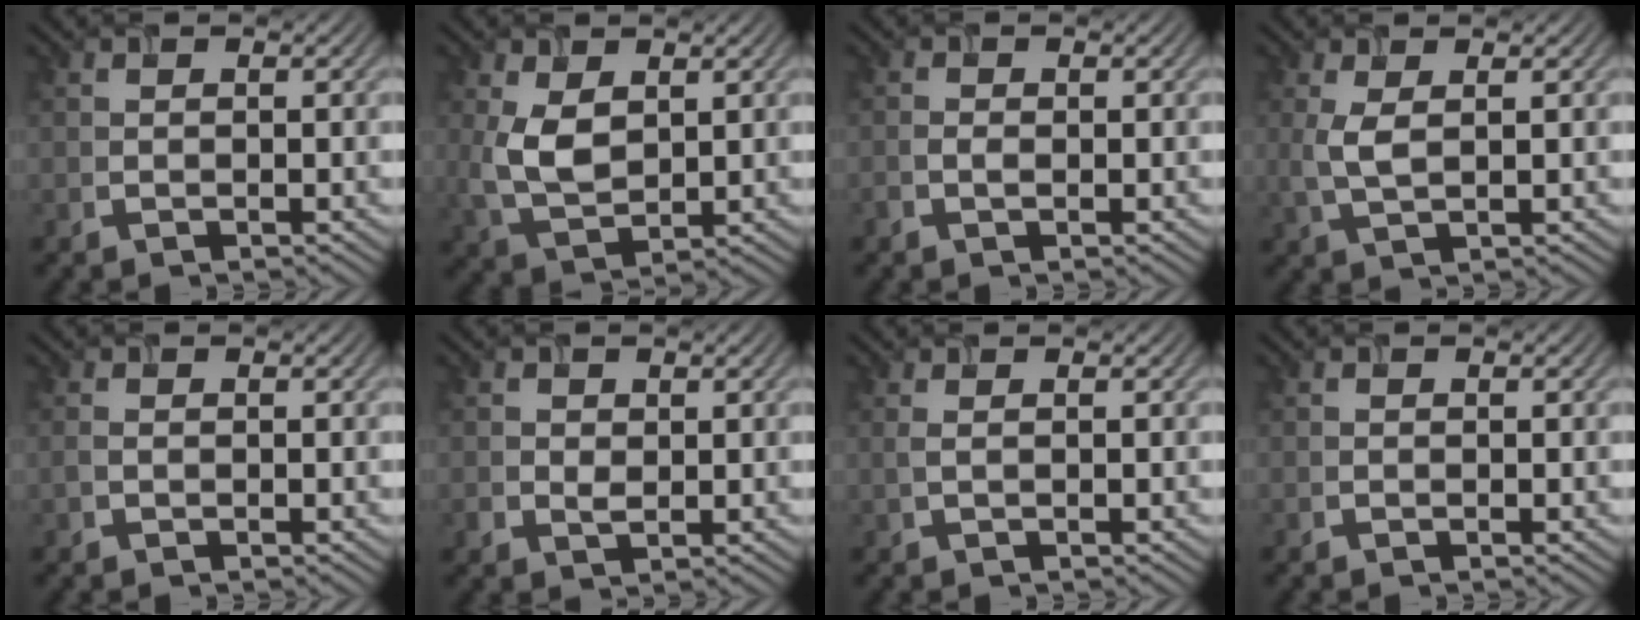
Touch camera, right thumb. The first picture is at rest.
{"total": 6.0, "force": [1.2, 3.6, 4.6], "torque": [-0.116, -0.004, 0.030]}
{"total": 1.0, "force": [-0.4, 0.5, 0.7], "torque": [-0.016, 0.000, -0.009]}
{"total": 3.1, "force": [0.6, 1.2, 2.8], "torque": [-0.073, 0.000, 0.016]}
{"total": 1.4, "force": [-0.1, 1.0, 1.0], "torque": [-0.025, -0.001, 0.000]}
{"total": 1.7, "force": [0.2, 1.5, 0.8], "torque": [-0.017, -0.007, 0.006]}
{"total": 0.8, "force": [0.2, 0.1, 0.8], "torque": [-0.022, 0.002, 0.003]}
{"total": 0.0}